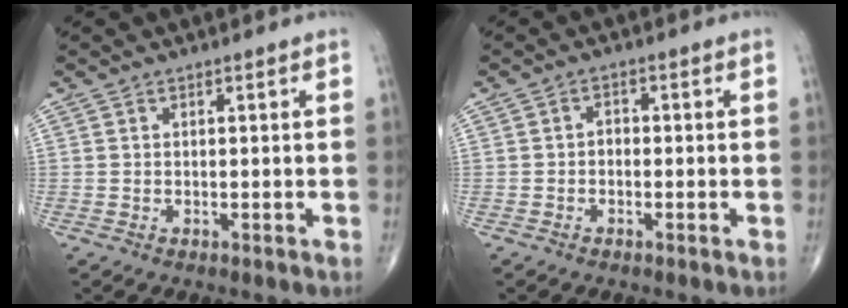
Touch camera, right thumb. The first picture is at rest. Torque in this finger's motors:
{"motor_torque": [-0.20, -0.03, -0.13, -0.08, 0.01]}